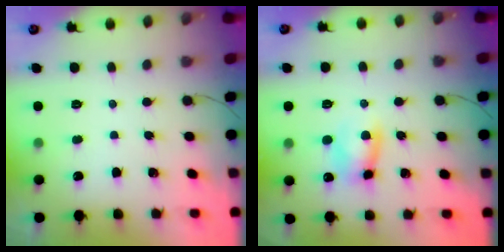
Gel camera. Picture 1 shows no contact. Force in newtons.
{"total": 6.9, "press": 6.8, "slide": 0.3}